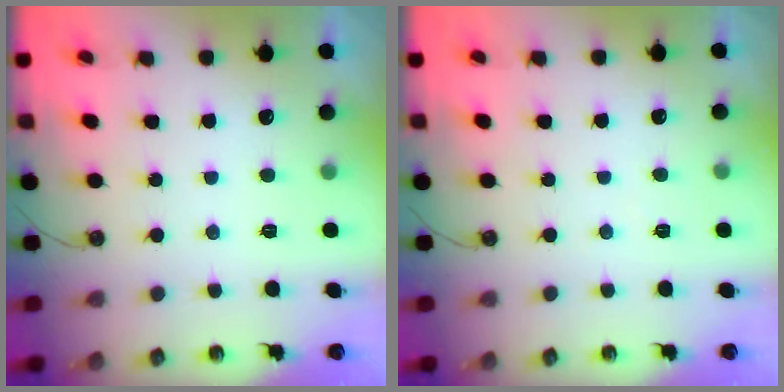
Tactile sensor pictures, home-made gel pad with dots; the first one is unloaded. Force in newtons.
{"total": 2.6, "press": 2.6, "slide": 0.5}